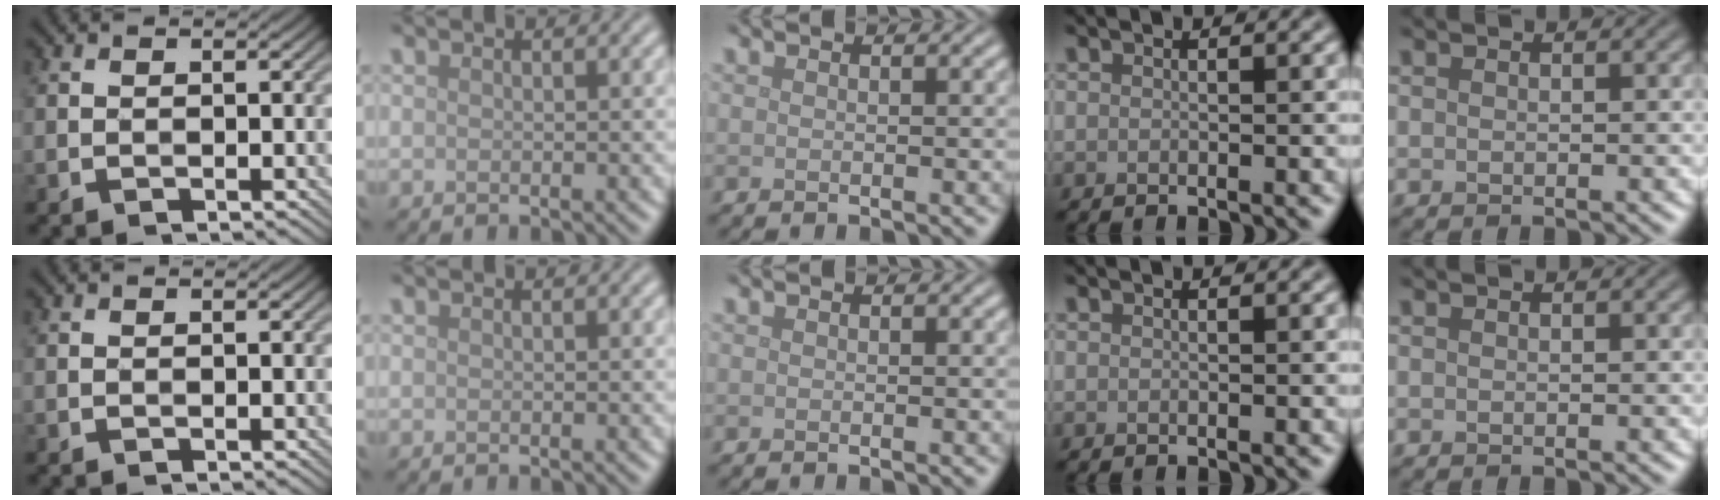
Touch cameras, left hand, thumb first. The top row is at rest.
{}